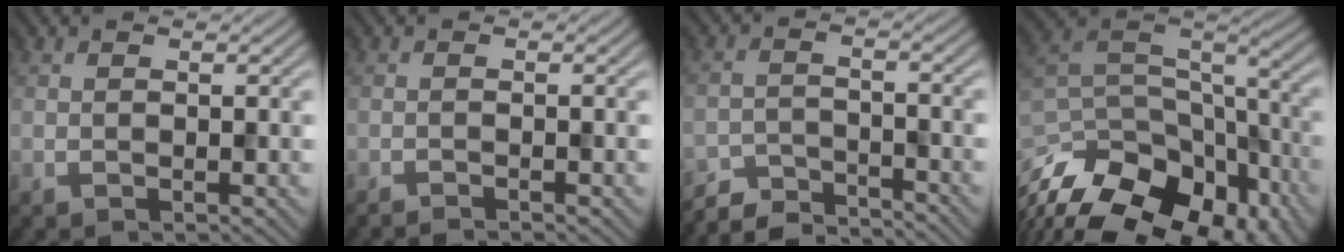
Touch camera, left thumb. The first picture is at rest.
{"total": 0.9, "force": [-0.9, 0.0, 0.2], "torque": [-0.001, 0.002, -0.019]}
{"total": 5.3, "force": [-5.1, 0.7, 1.0], "torque": [-0.024, -0.004, -0.098]}
{"total": 18.3, "force": [-11.6, 9.8, 10.1], "torque": [-0.227, -0.044, -0.161]}